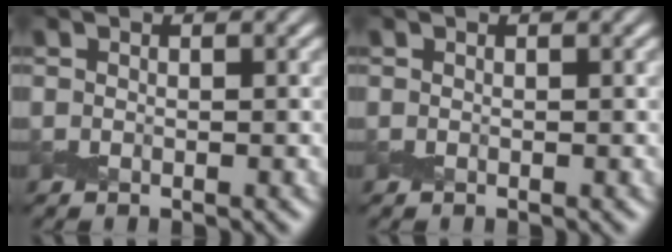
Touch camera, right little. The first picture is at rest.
{"total": 0.0}